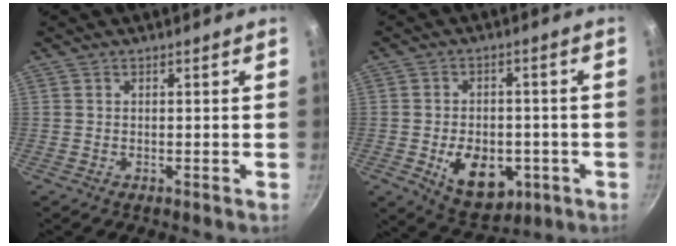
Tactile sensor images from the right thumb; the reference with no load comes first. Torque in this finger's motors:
{"motor_torque": [-0.22, 0.59, 0.43, 0.49, 0.14]}